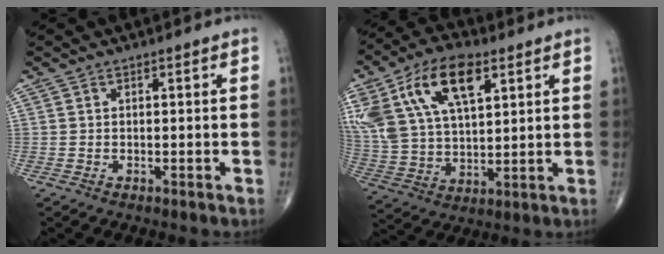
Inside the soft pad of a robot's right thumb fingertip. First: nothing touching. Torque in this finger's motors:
{"motor_torque": [1.55, 1.78, 1.90, 0.87, 0.25]}